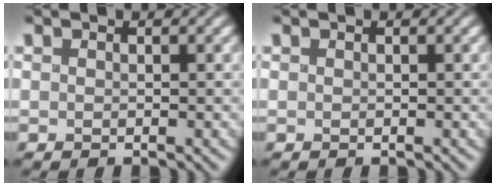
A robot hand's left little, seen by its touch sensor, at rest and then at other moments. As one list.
[{"total": 0.0}]